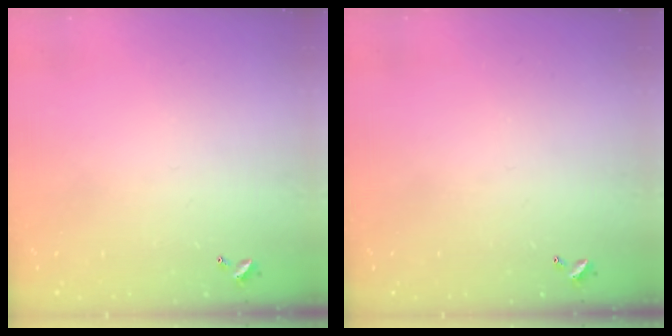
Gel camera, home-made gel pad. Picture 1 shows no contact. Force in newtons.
{"total": 0.0}